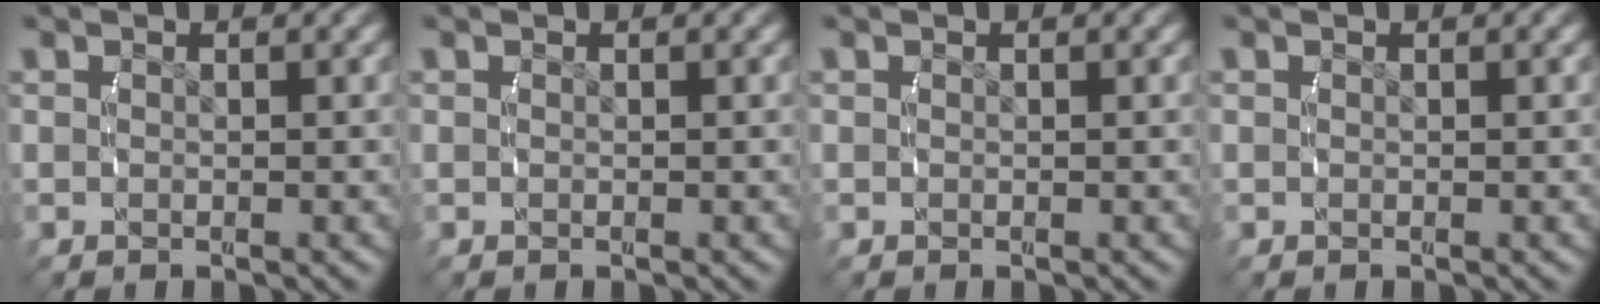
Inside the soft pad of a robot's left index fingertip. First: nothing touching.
{"total": 0.0}
{"total": 0.0}
{"total": 0.0}